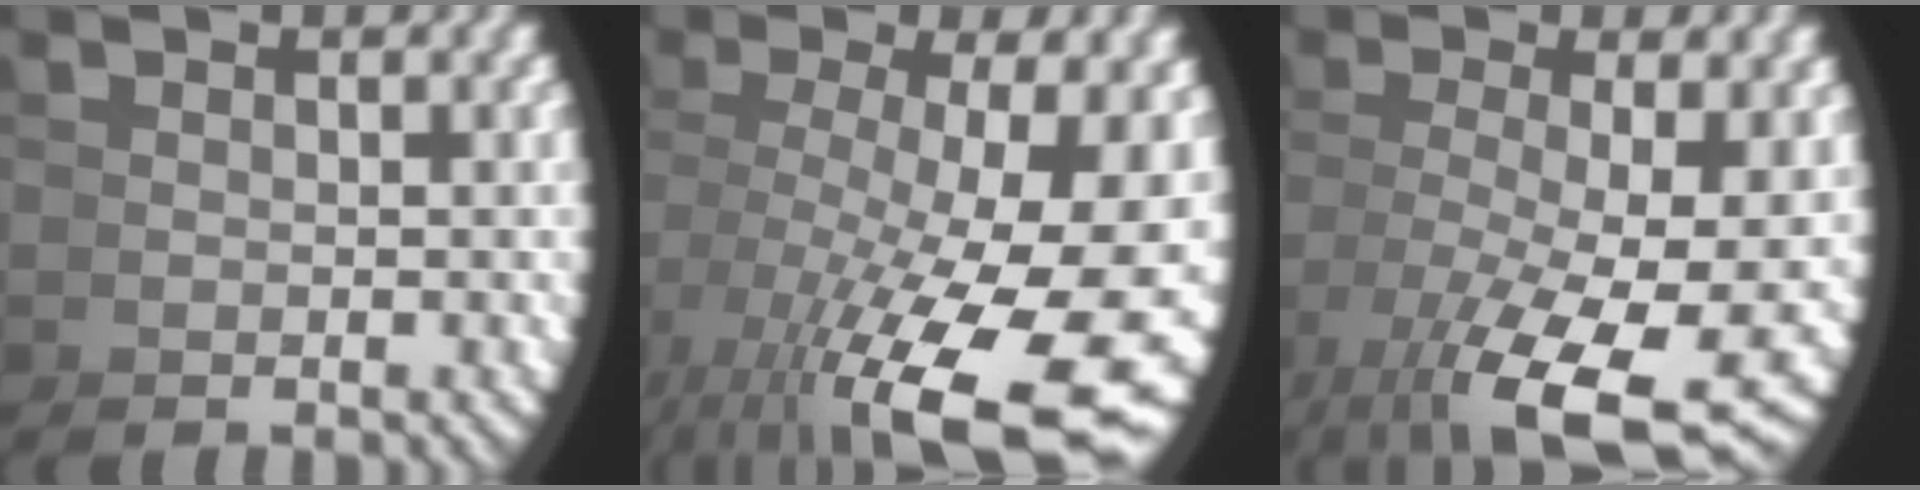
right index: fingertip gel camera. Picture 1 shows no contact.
{"total": 13.4, "force": [-2.6, 6.9, 11.2], "torque": [-0.165, -0.052, -0.004]}
{"total": 9.2, "force": [-2.6, 4.4, 7.6], "torque": [-0.135, -0.047, -0.007]}